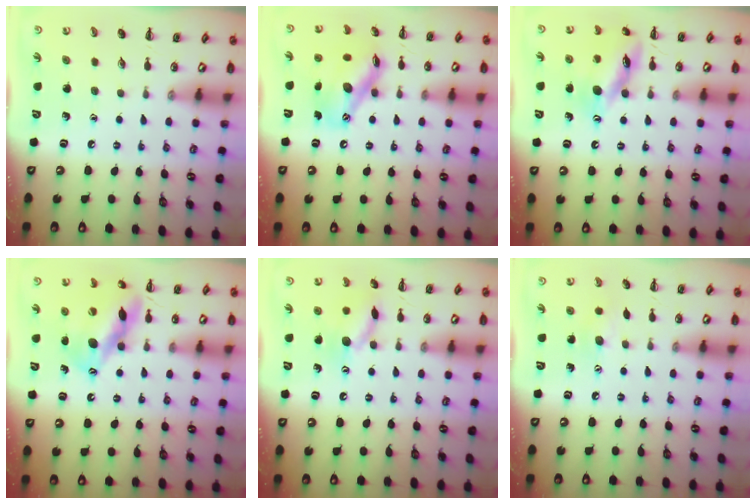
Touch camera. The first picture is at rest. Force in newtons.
{"total": 14.5, "press": 14.2, "slide": 2.4}
{"total": 14.0, "press": 13.9, "slide": 1.5}
{"total": 13.6, "press": 13.2, "slide": 3.6}
{"total": 11.5, "press": 11.5, "slide": 0.7}
{"total": 6.9, "press": 6.7, "slide": 1.7}